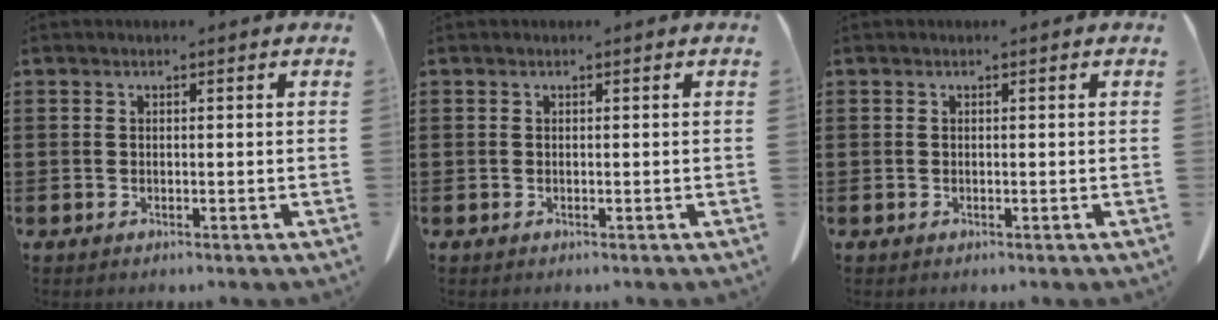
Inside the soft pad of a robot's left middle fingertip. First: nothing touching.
{"total": 0.0}
{"total": 0.0}